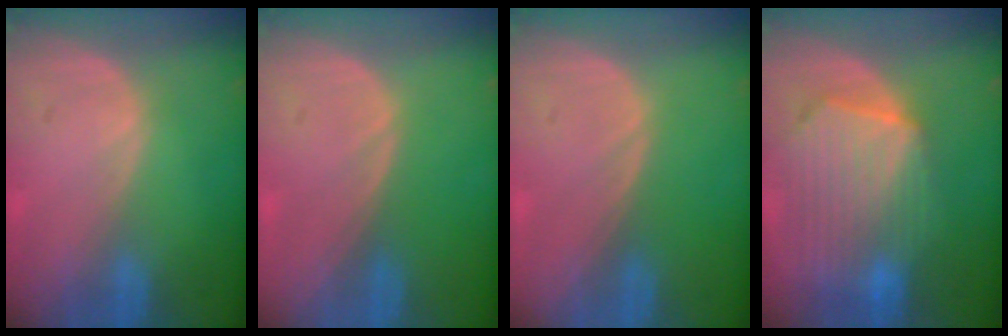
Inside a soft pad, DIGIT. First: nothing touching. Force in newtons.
{"total": 0.0}
{"total": 0.0}
{"total": 10.7, "press": 9.4, "slide": 5.2}